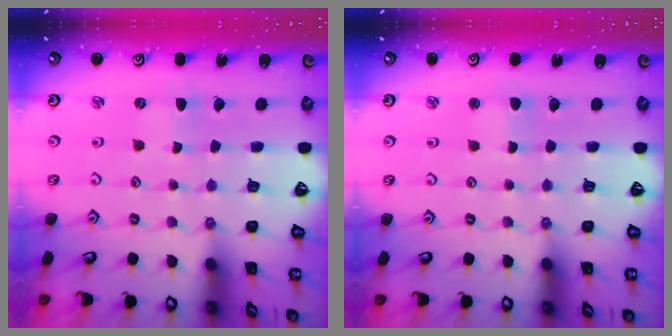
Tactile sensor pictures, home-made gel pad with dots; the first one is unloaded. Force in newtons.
{"total": 0.9, "press": 0.9, "slide": 0.2}